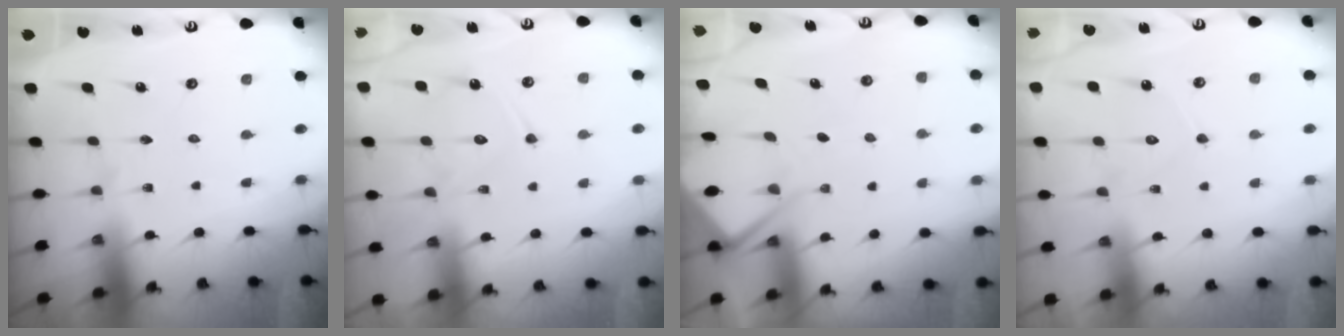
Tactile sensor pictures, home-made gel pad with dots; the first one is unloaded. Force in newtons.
{"total": 13.6, "press": 13.6, "slide": 1.3}
{"total": 5.6, "press": 5.6, "slide": 0.5}
{"total": 6.8, "press": 6.8, "slide": 0.6}